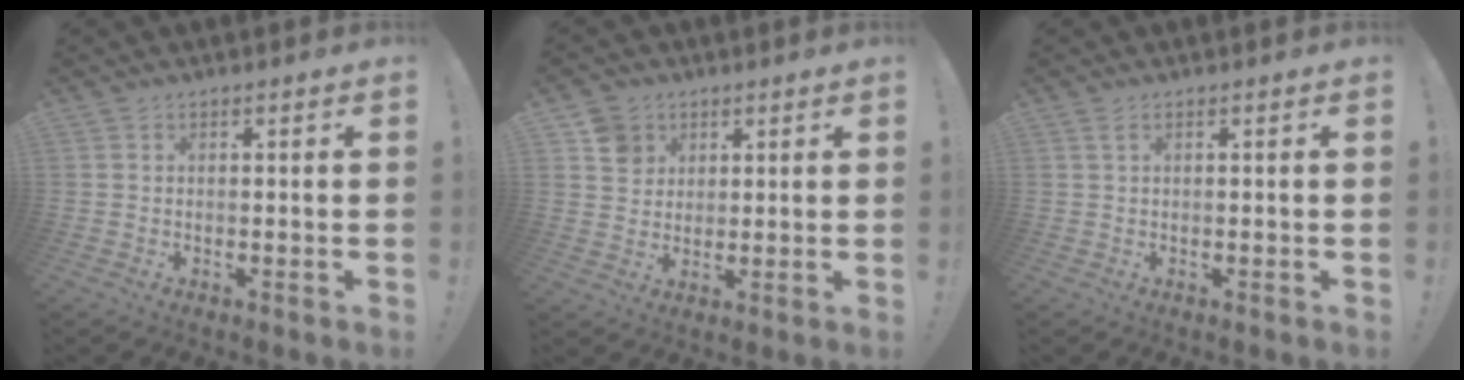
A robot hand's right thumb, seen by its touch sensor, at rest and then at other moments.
{"total": 6.9, "force": [3.2, 5.9, 1.5], "torque": [-0.012, -0.015, 0.064]}
{"total": 1.3, "force": [0.7, 0.3, 1.1], "torque": [-0.020, 0.001, 0.010]}